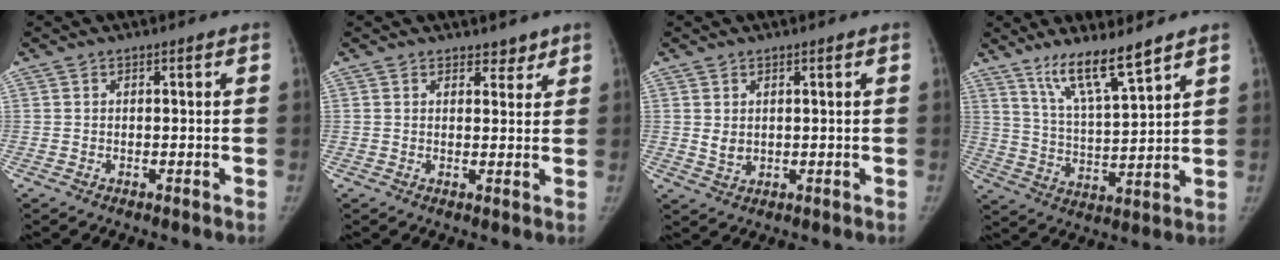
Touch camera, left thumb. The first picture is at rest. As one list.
[{"total": 2.5, "force": [2.0, 1.3, 0.5], "torque": [0.013, -0.013, 0.024]}, {"total": 2.3, "force": [0.6, 1.6, 1.4], "torque": [-0.016, -0.008, 0.017]}, {"total": 11.0, "force": [8.1, 1.3, 7.3], "torque": [-0.127, -0.056, 0.158]}]